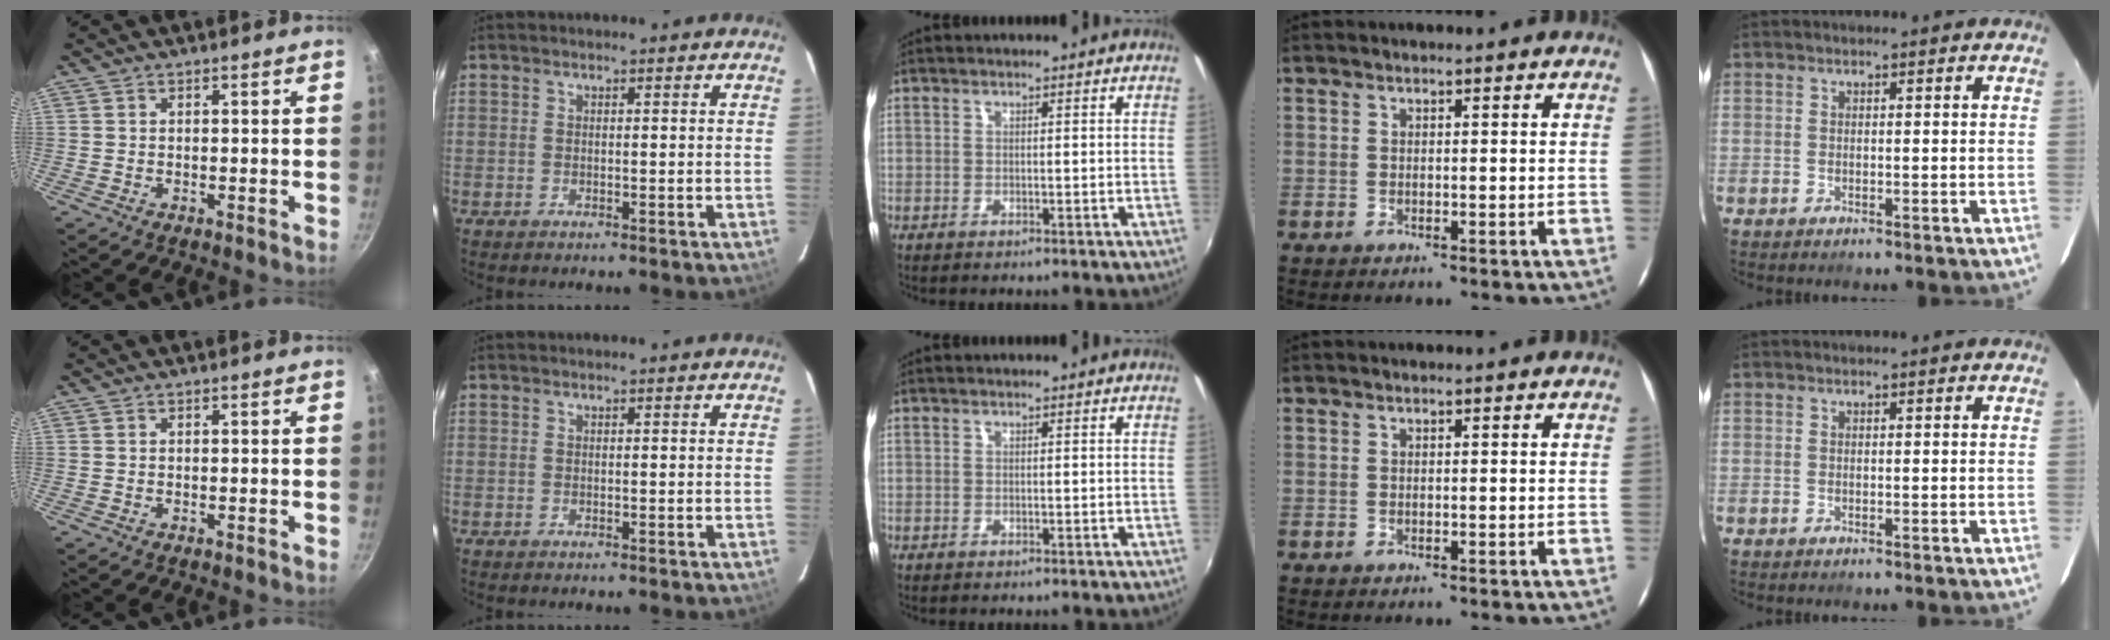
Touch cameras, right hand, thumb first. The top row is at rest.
{}